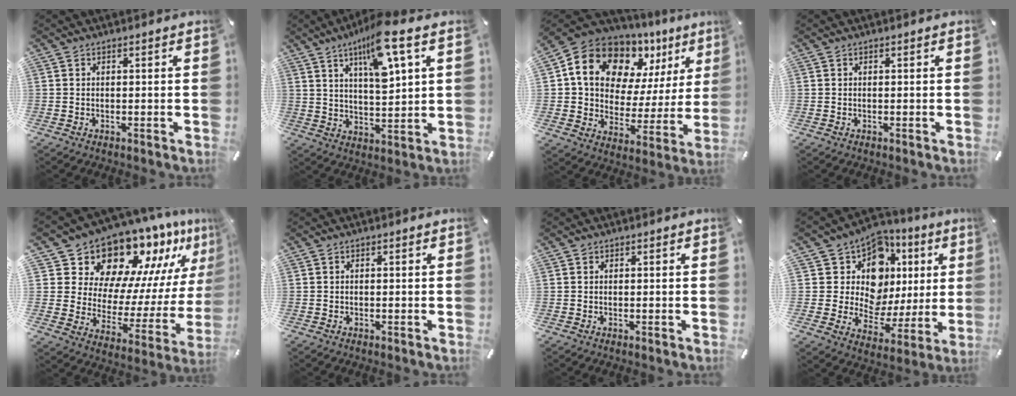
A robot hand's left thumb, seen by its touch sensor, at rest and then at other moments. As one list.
[{"total": 12.5, "force": [7.0, 3.3, 9.8], "torque": [-0.160, -0.029, 0.117]}, {"total": 15.1, "force": [9.0, 10.5, 6.0], "torque": [-0.107, -0.063, 0.161]}, {"total": 0.0}, {"total": 16.7, "force": [15.0, 6.8, 2.8], "torque": [-0.044, -0.155, 0.259]}, {"total": 0.0}, {"total": 0.6, "force": [0.2, 0.5, 0.1], "torque": [0.000, 0.004, 0.002]}, {"total": 13.1, "force": [5.6, 10.8, 4.9], "torque": [-0.076, -0.061, 0.112]}]